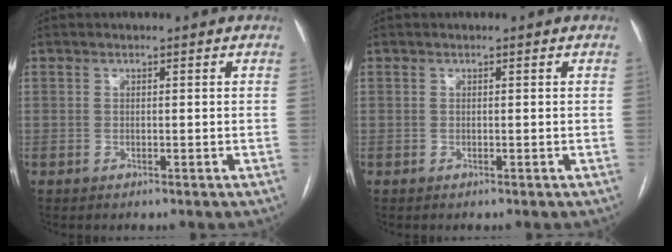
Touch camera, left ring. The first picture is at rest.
{"total": 0.0}